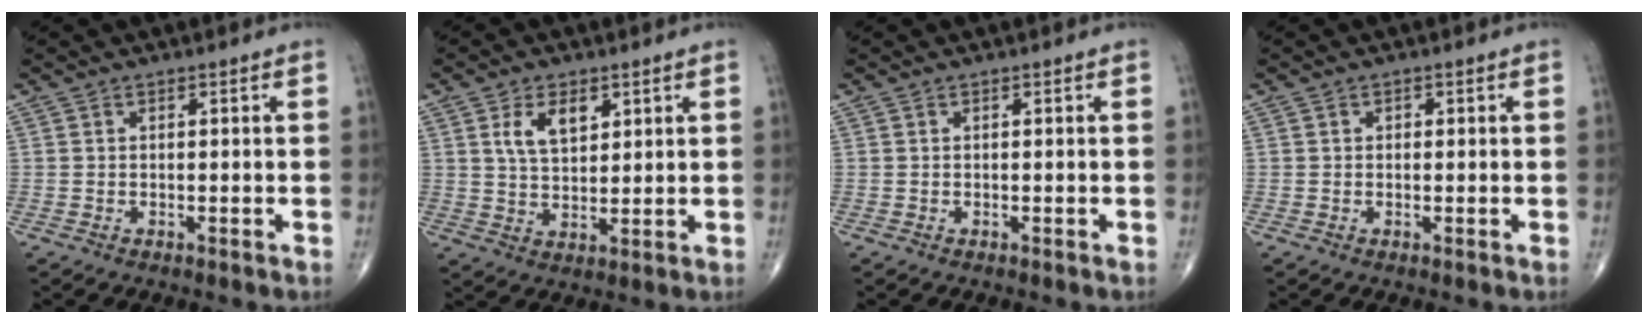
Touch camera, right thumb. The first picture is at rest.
{"total": 6.8, "force": [2.9, 3.8, 4.8], "torque": [-0.073, -0.015, 0.057]}
{"total": 0.0}
{"total": 0.8, "force": [0.1, 0.7, 0.3], "torque": [0.000, 0.001, 0.000]}